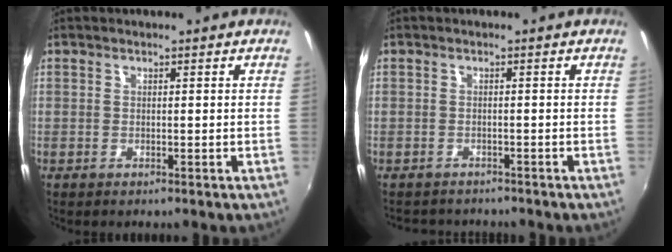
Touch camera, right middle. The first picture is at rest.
{"total": 3.9, "force": [-3.5, 1.6, 0.5], "torque": [-0.020, -0.009, -0.056]}